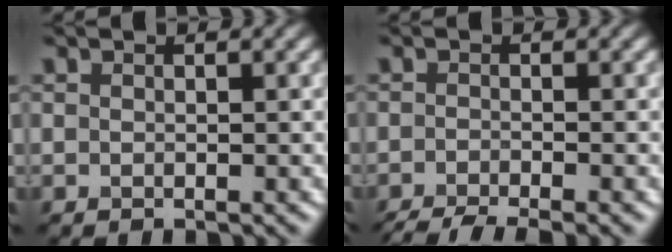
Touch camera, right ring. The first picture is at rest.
{"total": 4.6, "force": [-3.5, 0.8, 2.8], "torque": [-0.043, -0.006, -0.065]}